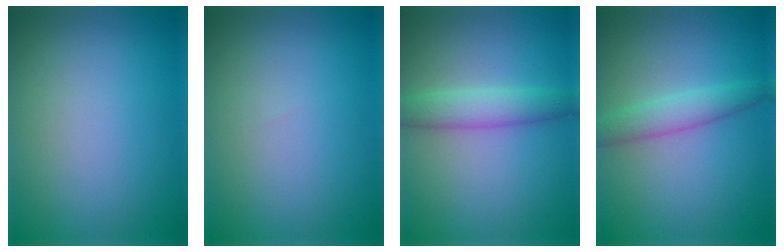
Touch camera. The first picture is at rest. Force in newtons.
{"total": 0.0}
{"total": 3.0, "press": 3.0, "slide": 0.1}
{"total": 2.6, "press": 2.6, "slide": 0.0}